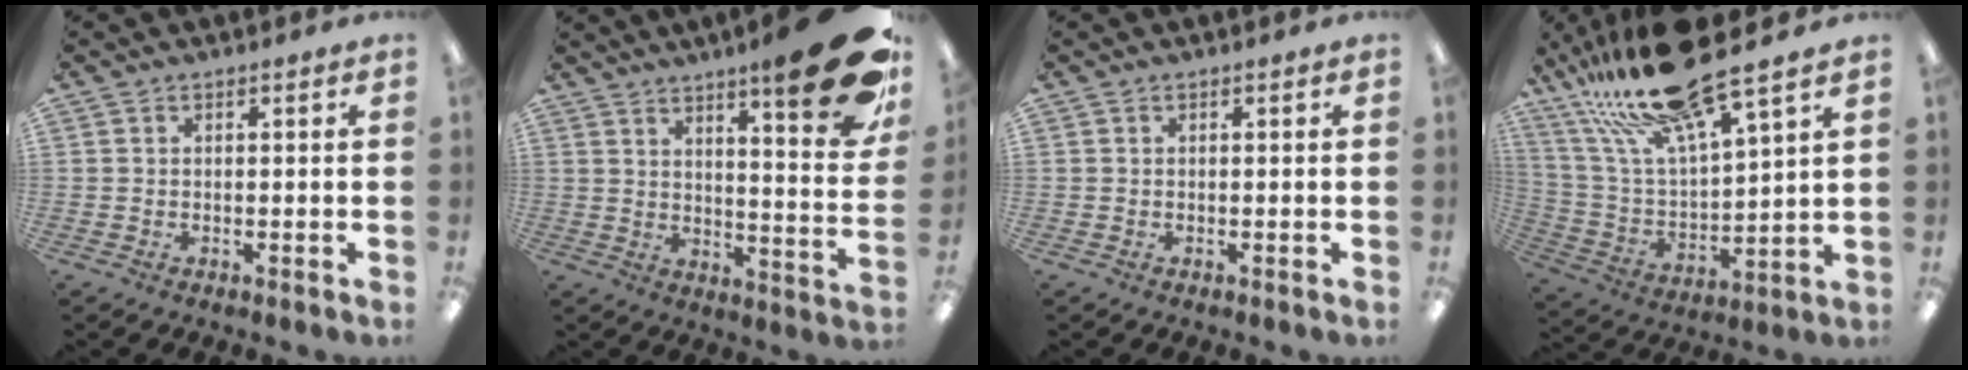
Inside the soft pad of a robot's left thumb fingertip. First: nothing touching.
{"total": 16.9, "force": [11.0, 2.3, 12.7], "torque": [-0.173, -0.084, 0.171]}
{"total": 0.0}
{"total": 22.9, "force": [18.3, 4.7, 12.8], "torque": [-0.246, -0.102, 0.313]}